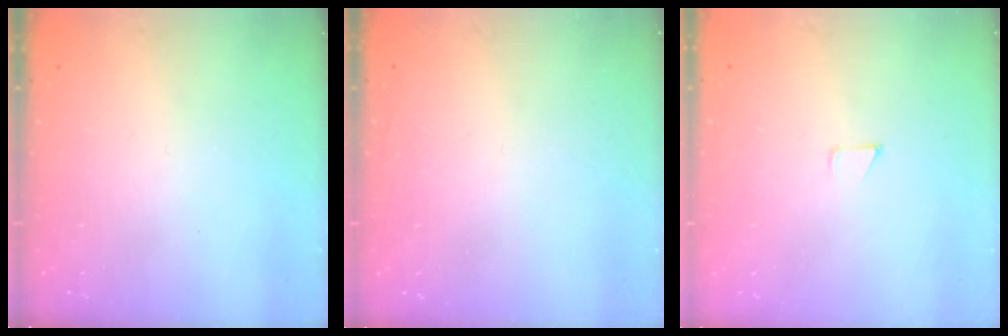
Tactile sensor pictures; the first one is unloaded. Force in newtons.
{"total": 1.6, "press": 1.6, "slide": 0.1}
{"total": 2.7, "press": 2.7, "slide": 0.2}